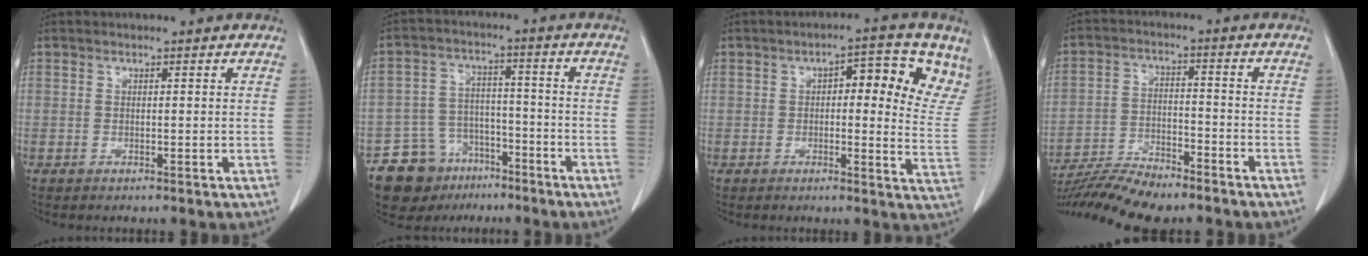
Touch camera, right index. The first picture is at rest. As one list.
[{"total": 10.2, "force": [-7.0, 7.2, 1.9], "torque": [-0.037, 0.034, -0.110]}, {"total": 12.2, "force": [6.2, 4.5, 9.5], "torque": [-0.099, 0.002, 0.056]}, {"total": 13.0, "force": [-11.5, 2.0, 5.7], "torque": [-0.093, -0.011, -0.187]}]